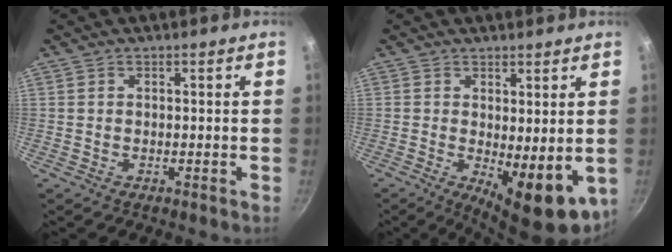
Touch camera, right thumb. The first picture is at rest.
{"total": 10.1, "force": [-0.7, 4.1, 9.2], "torque": [-0.106, -0.011, 0.003]}